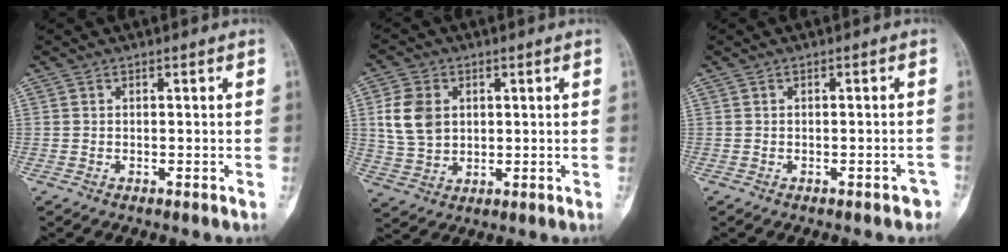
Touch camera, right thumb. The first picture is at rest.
{"total": 8.8, "force": [2.0, 6.6, 5.4], "torque": [-0.097, -0.005, 0.045]}
{"total": 2.0, "force": [-1.4, 0.9, 1.1], "torque": [-0.011, 0.015, -0.012]}